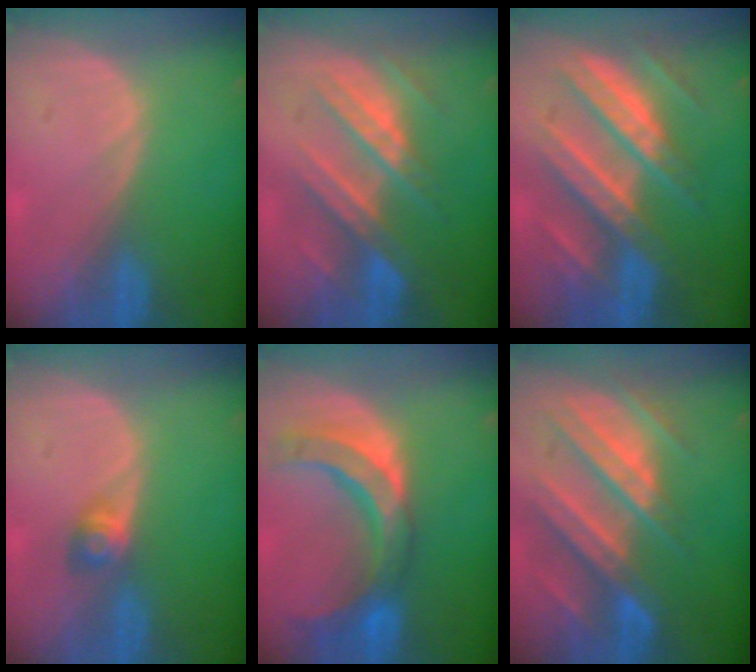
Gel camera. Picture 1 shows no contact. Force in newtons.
{"total": 8.6, "press": 8.3, "slide": 2.4}
{"total": 11.3, "press": 11.2, "slide": 1.1}
{"total": 2.8, "press": 2.6, "slide": 1.2}
{"total": 10.4, "press": 9.3, "slide": 4.7}
{"total": 11.1, "press": 9.9, "slide": 5.1}